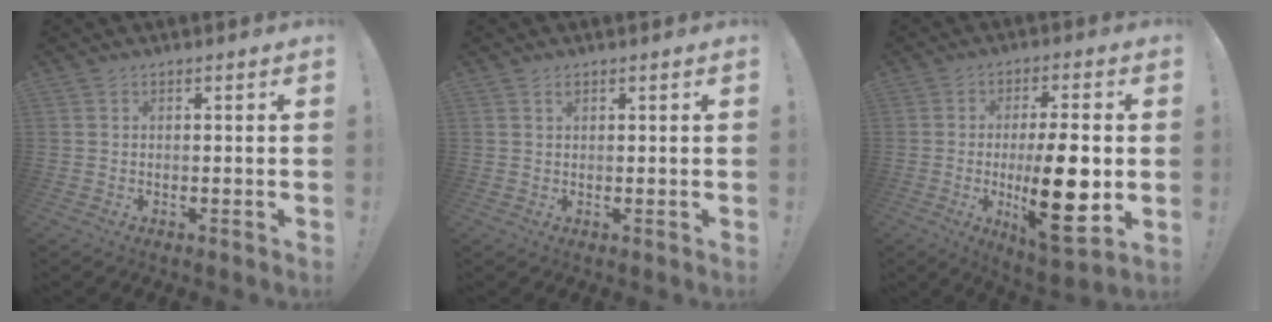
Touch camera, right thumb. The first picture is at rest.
{"total": 0.6, "force": [0.5, 0.2, 0.3], "torque": [0.004, -0.004, 0.007]}
{"total": 18.3, "force": [-2.2, 5.4, 17.3], "torque": [-0.275, -0.011, -0.029]}